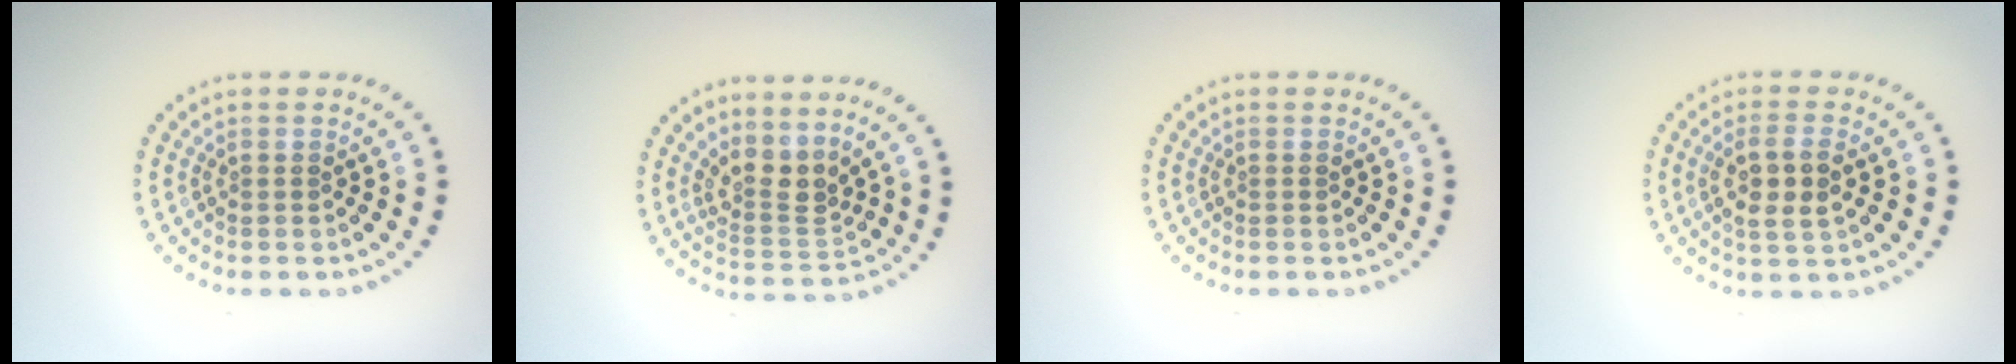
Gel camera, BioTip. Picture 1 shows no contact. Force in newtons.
{"total": 2.9, "press": 2.2, "slide": 1.9}
{"total": 0.0}
{"total": 3.3, "press": 3.1, "slide": 1.1}